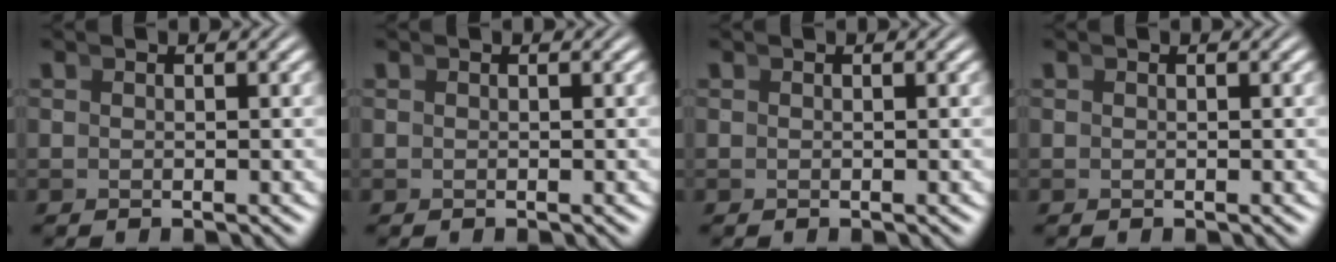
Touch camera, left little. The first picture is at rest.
{"total": 0.0}
{"total": 0.0}
{"total": 0.0}